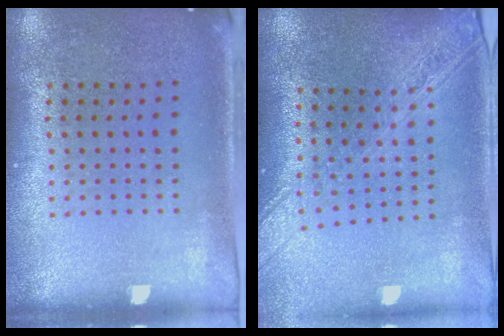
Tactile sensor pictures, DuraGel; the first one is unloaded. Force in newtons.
{"total": 2.3, "press": 1.9, "slide": 1.3}